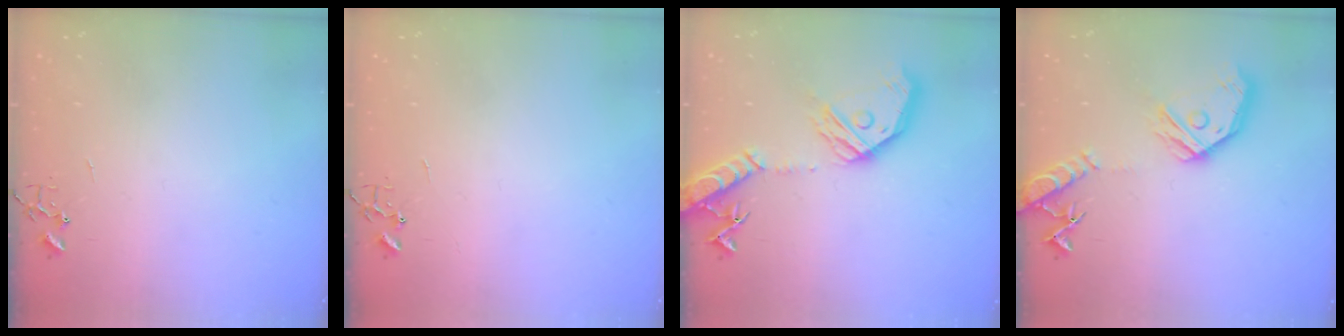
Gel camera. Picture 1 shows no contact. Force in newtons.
{"total": 0.0}
{"total": 21.3, "press": 21.1, "slide": 3.1}
{"total": 17.1, "press": 16.9, "slide": 2.2}